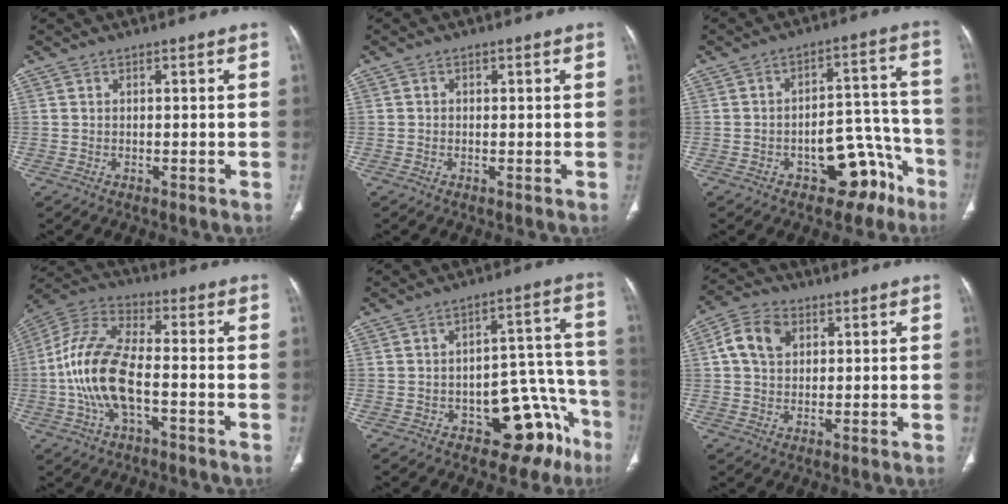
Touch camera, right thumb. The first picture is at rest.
{"total": 0.6, "force": [0.0, 0.6, 0.2], "torque": [0.000, 0.001, -0.003]}
{"total": 11.8, "force": [-6.8, 6.6, 7.0], "torque": [-0.044, 0.074, -0.089]}
{"total": 14.3, "force": [-3.0, 6.4, 12.4], "torque": [-0.266, 0.034, -0.060]}
{"total": 14.6, "force": [-7.9, 8.3, 9.0], "torque": [-0.048, 0.085, -0.100]}
{"total": 7.8, "force": [2.3, 5.8, 4.7], "torque": [-0.081, 0.009, 0.037]}